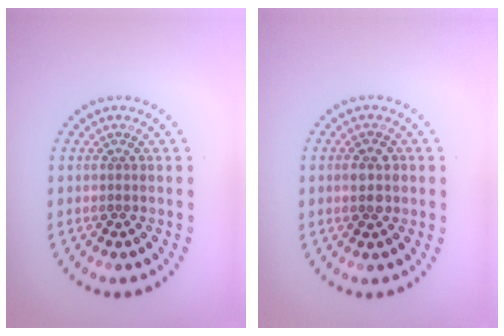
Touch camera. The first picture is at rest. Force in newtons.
{"total": 2.6, "press": 2.6, "slide": 0.1}